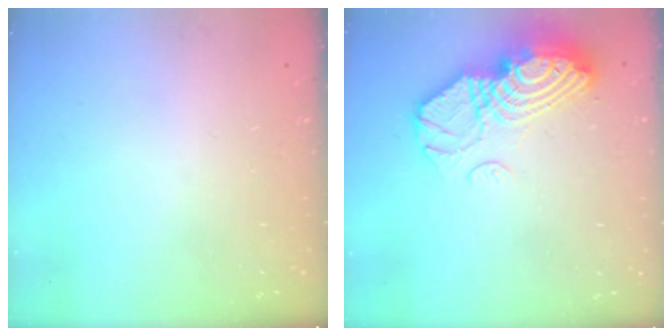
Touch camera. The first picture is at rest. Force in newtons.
{"total": 17.3, "press": 16.3, "slide": 5.7}